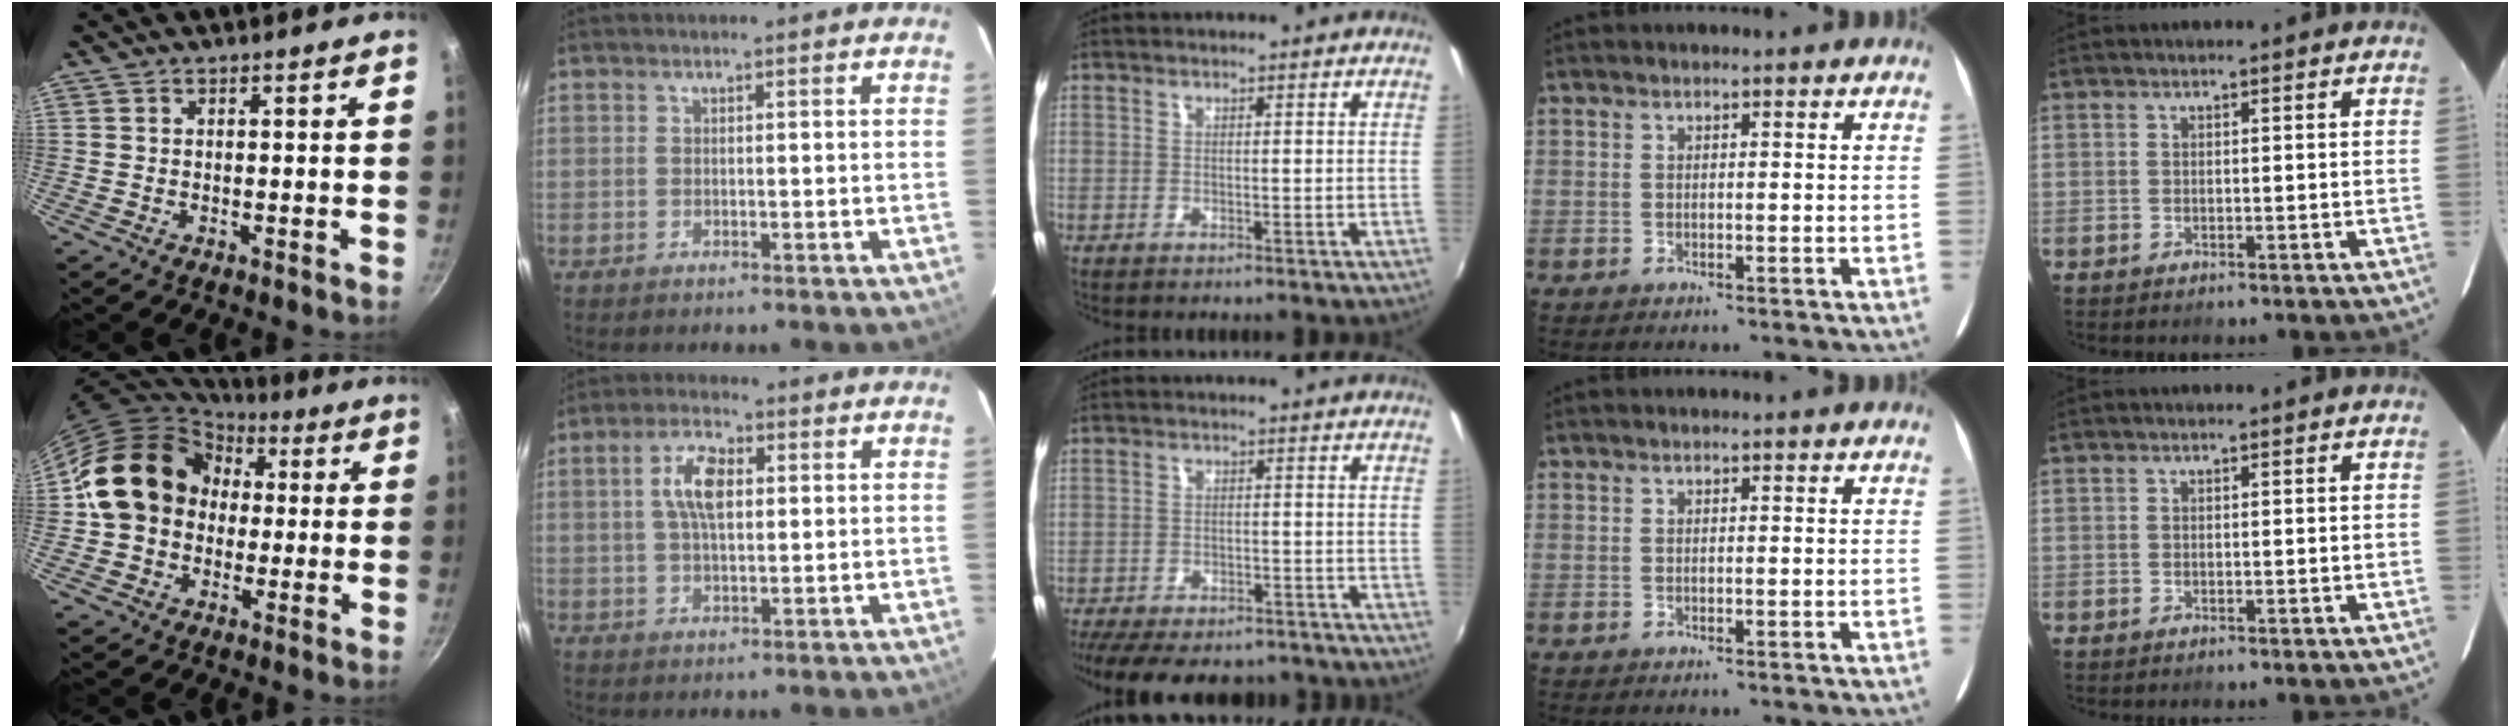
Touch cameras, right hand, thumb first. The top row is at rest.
{"thumb": {"total": 17.4, "force": [2.0, 14.4, 9.7], "torque": [-0.141, 0.039, 0.025]}, "index": {"total": 7.0, "force": [1.5, 3.2, 6.1], "torque": [-0.113, 0.013, 0.028]}, "middle": {"total": 16.6, "force": [-13.7, 5.9, 7.4], "torque": [-0.161, -0.020, -0.189]}}